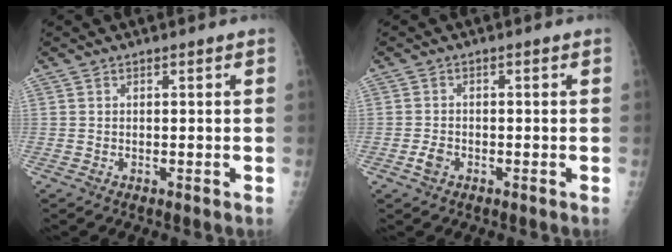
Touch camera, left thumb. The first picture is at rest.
{"total": 2.2, "force": [-1.1, 1.4, 1.3], "torque": [-0.027, 0.005, -0.021]}